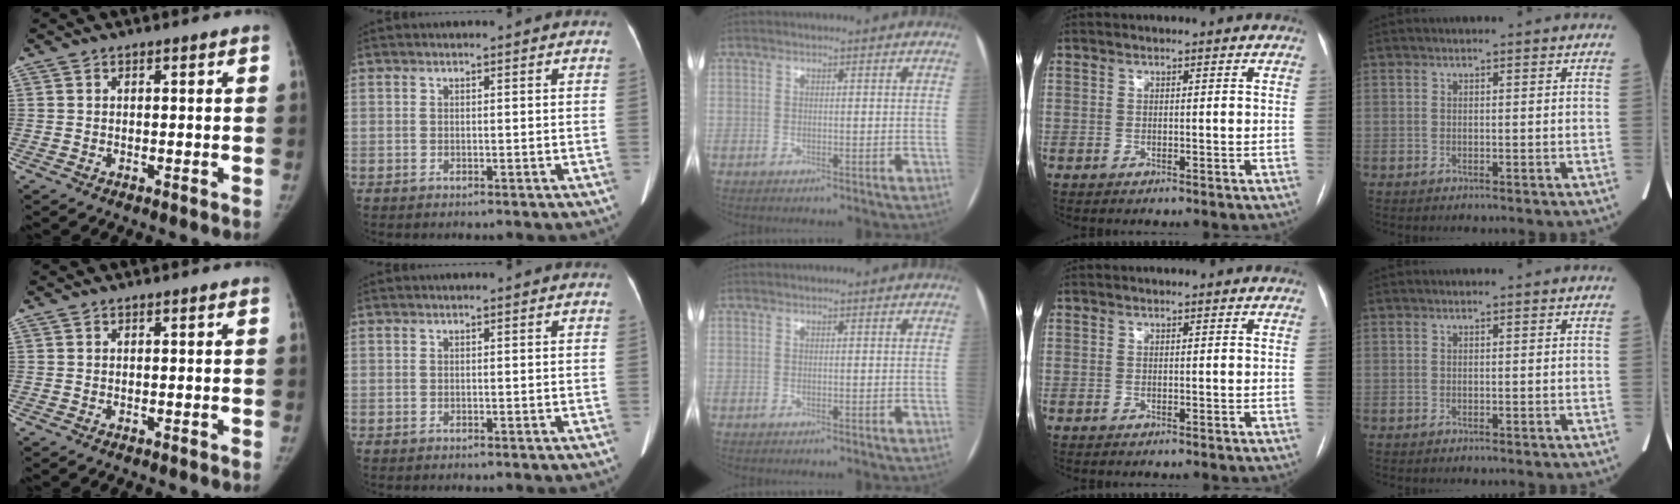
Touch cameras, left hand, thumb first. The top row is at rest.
{}